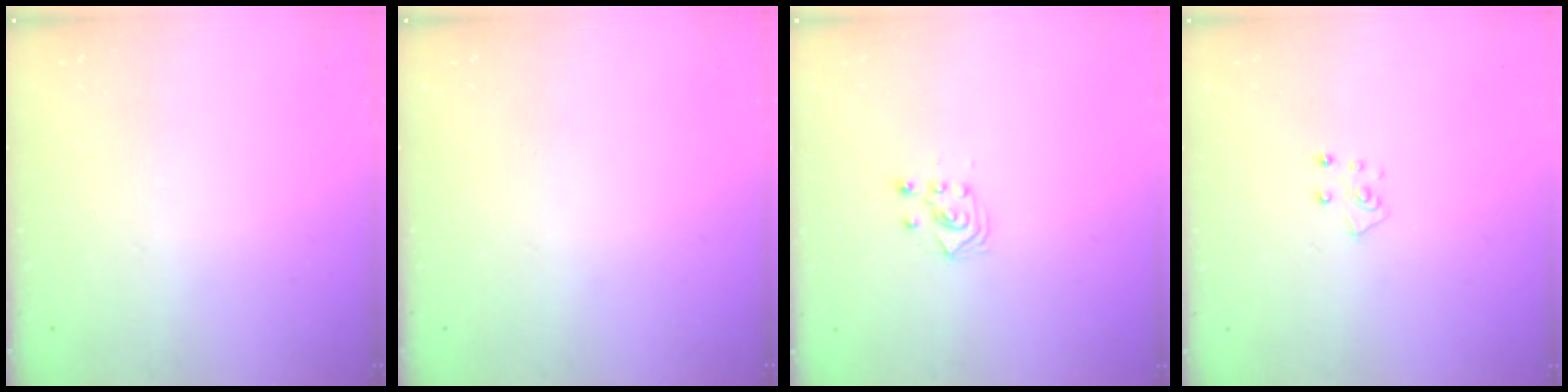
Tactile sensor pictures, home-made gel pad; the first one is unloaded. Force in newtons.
{"total": 0.0}
{"total": 3.4, "press": 3.3, "slide": 0.9}
{"total": 5.3, "press": 5.3, "slide": 0.5}